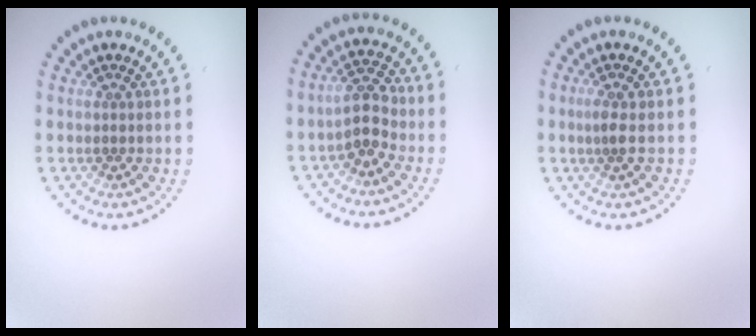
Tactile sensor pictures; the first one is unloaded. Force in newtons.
{"total": 2.7, "press": 2.6, "slide": 0.9}
{"total": 1.4, "press": 1.0, "slide": 1.0}